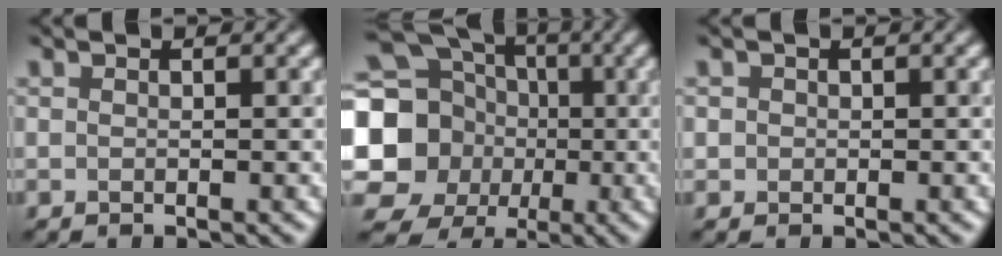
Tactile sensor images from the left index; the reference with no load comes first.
{"total": 18.5, "force": [-0.9, 17.3, 6.5], "torque": [-0.171, -0.004, -0.055]}
{"total": 0.9, "force": [0.3, 0.9, 0.0], "torque": [0.009, -0.001, -0.003]}